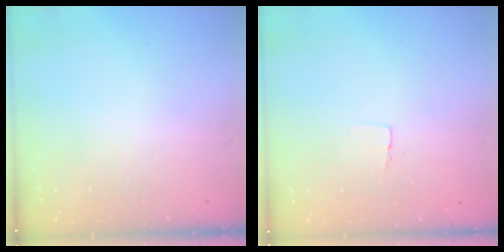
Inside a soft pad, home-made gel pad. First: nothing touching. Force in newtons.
{"total": 3.1, "press": 3.1, "slide": 0.2}